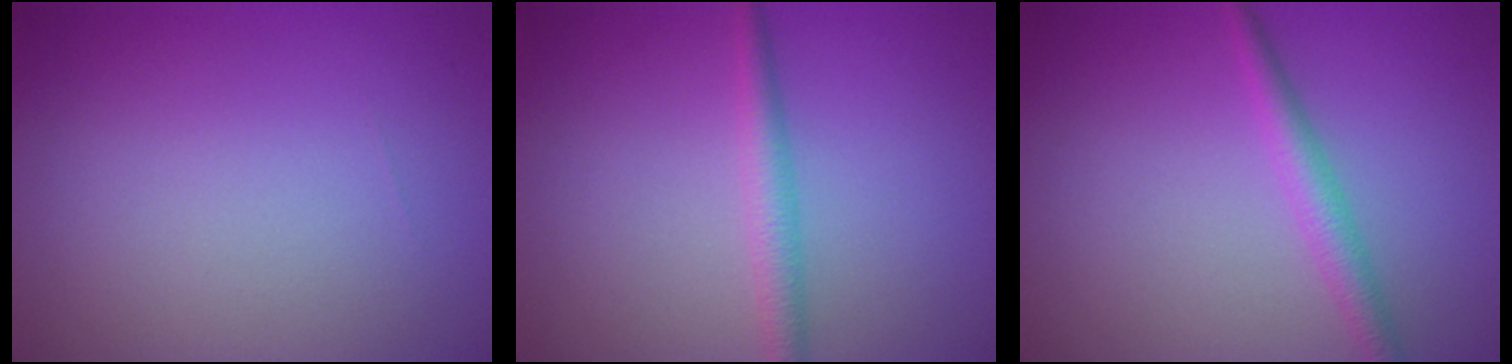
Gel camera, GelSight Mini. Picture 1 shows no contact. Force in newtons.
{"total": 2.3, "press": 2.3, "slide": 0.0}
{"total": 2.3, "press": 2.3, "slide": 0.0}